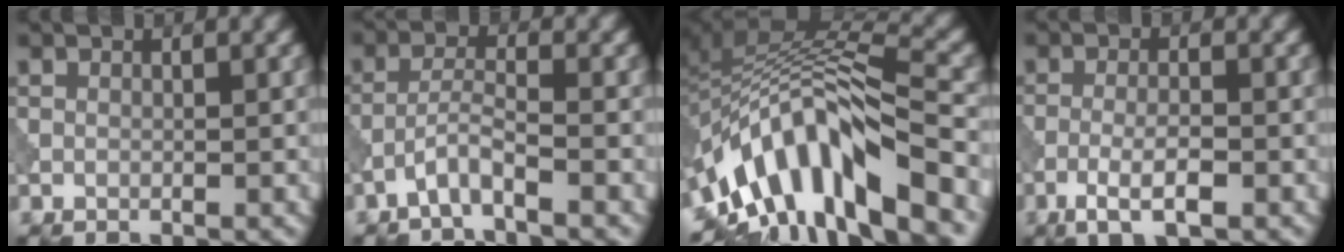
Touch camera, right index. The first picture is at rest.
{"total": 2.6, "force": [-1.9, 0.1, 1.9], "torque": [-0.038, 0.011, -0.046]}
{"total": 11.8, "force": [-6.9, 4.3, 8.5], "torque": [-0.139, 0.015, -0.128]}
{"total": 3.5, "force": [-1.7, 0.8, 2.9], "torque": [-0.059, 0.001, -0.035]}